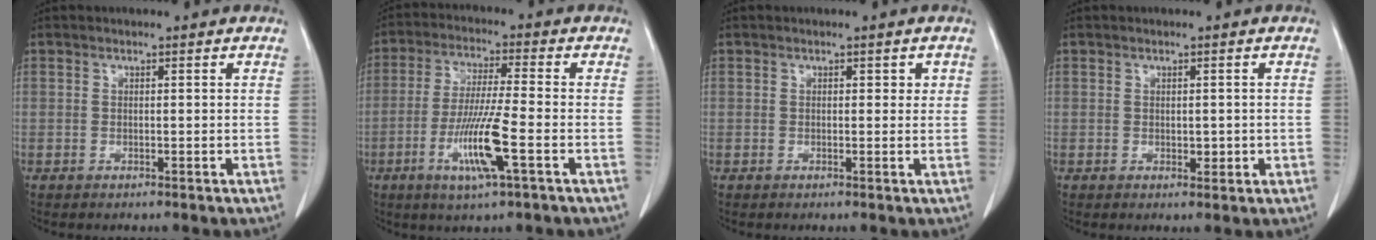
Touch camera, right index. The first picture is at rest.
{"total": 10.2, "force": [-3.6, 0.0, 9.5], "torque": [-0.185, -0.016, -0.071]}
{"total": 1.4, "force": [0.5, 0.9, 0.9], "torque": [-0.007, 0.004, 0.004]}
{"total": 1.6, "force": [-0.2, 1.0, 1.2], "torque": [-0.016, 0.000, 0.004]}